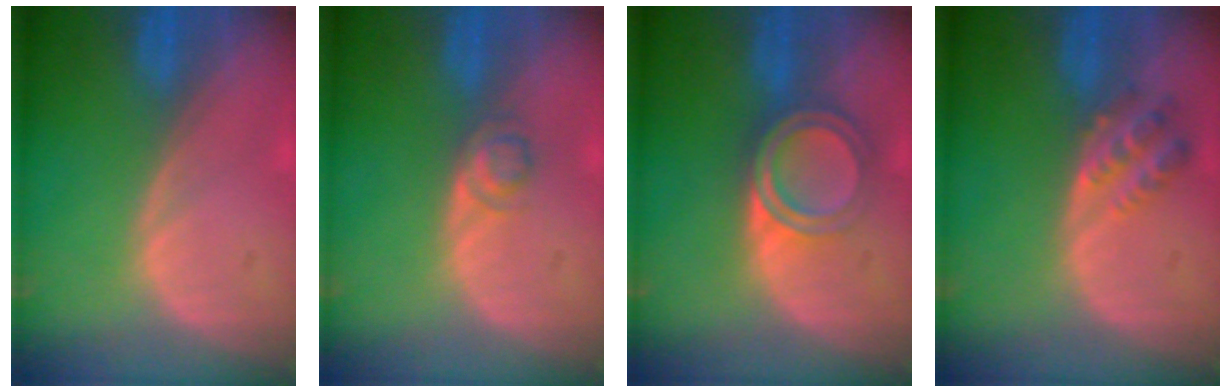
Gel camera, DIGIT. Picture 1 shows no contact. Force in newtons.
{"total": 2.2, "press": 2.2, "slide": 0.2}
{"total": 6.0, "press": 5.2, "slide": 3.0}
{"total": 4.4, "press": 3.9, "slide": 2.0}